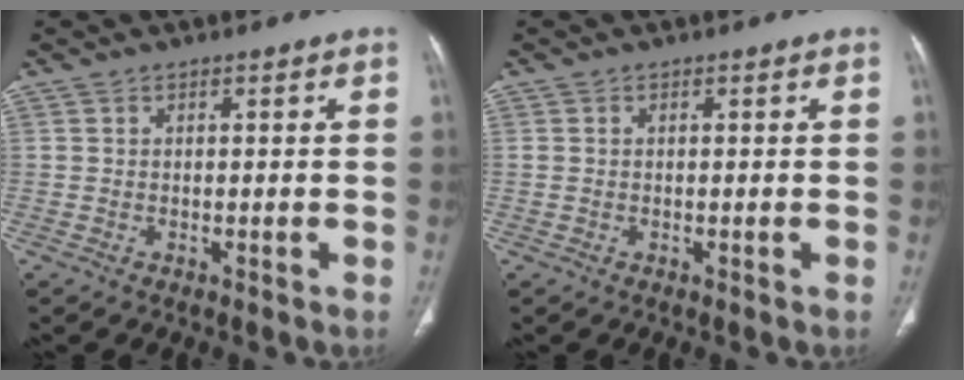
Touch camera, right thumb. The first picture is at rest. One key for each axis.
{"total": 0.5, "fx": 0.1, "fy": 0.3, "fz": 0.4, "tx": -0.012, "ty": 0.007, "tz": 0.005}